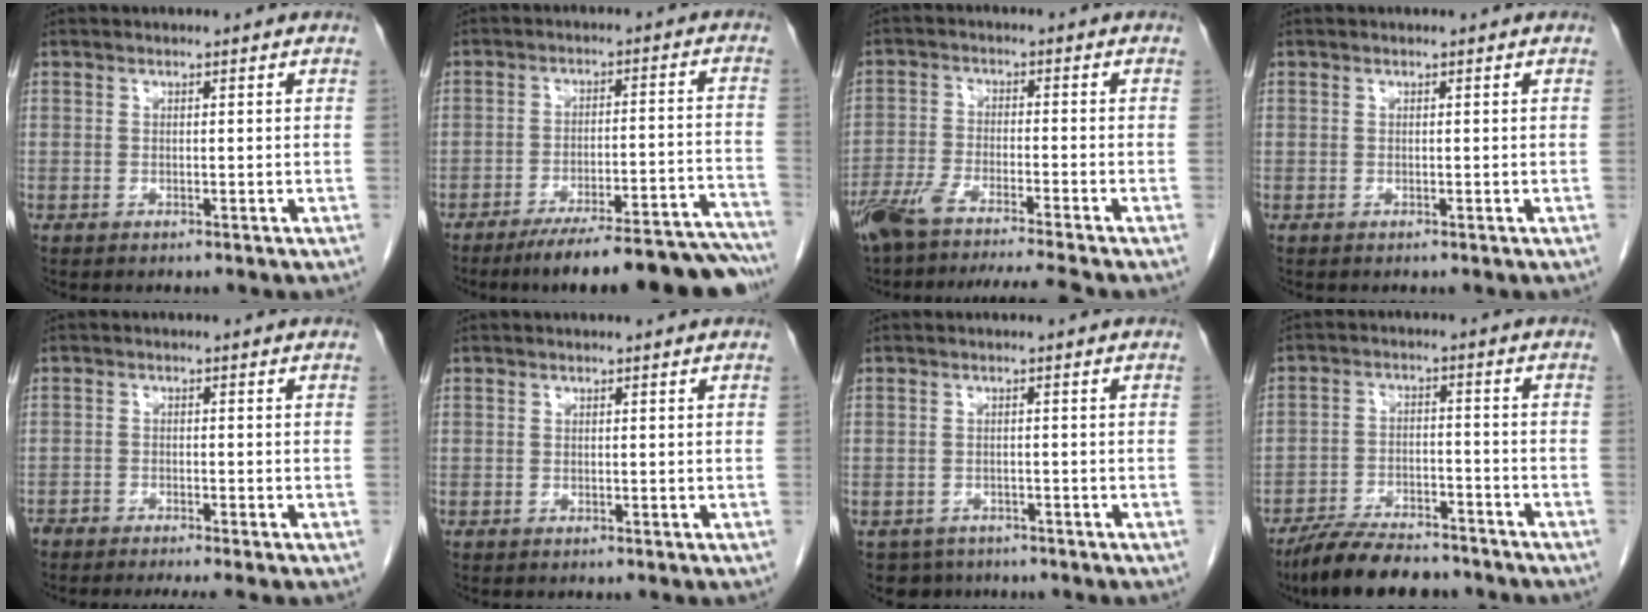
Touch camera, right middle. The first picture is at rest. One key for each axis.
{"total": 20.7, "fx": -18.6, "fy": 1.6, "fz": 8.9, "tx": -0.057, "ty": 0.019, "tz": -0.248}
{"total": 12.4, "fx": -10.7, "fy": -0.6, "fz": 6.2, "tx": -0.100, "ty": -0.018, "tz": -0.174}
{"total": 0.0}
{"total": 5.6, "fx": -4.8, "fy": 0.3, "fz": 2.8, "tx": -0.033, "ty": -0.009, "tz": -0.079}
{"total": 0.0}
{"total": 3.4, "fx": -2.7, "fy": 2.1, "fz": -0.3, "tx": 0.002, "ty": 0.001, "tz": -0.041}
{"total": 11.4, "fx": -9.8, "fy": 3.3, "fz": 4.8, "tx": -0.079, "ty": -0.007, "tz": -0.159}